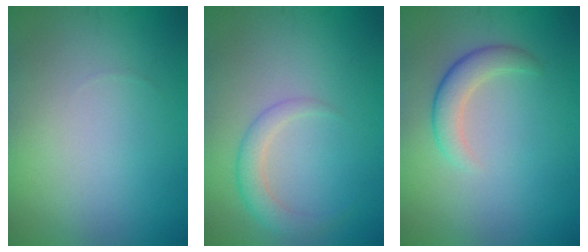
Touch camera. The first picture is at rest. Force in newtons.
{"total": 2.3, "press": 2.2, "slide": 0.1}
{"total": 2.7, "press": 2.7, "slide": 0.1}